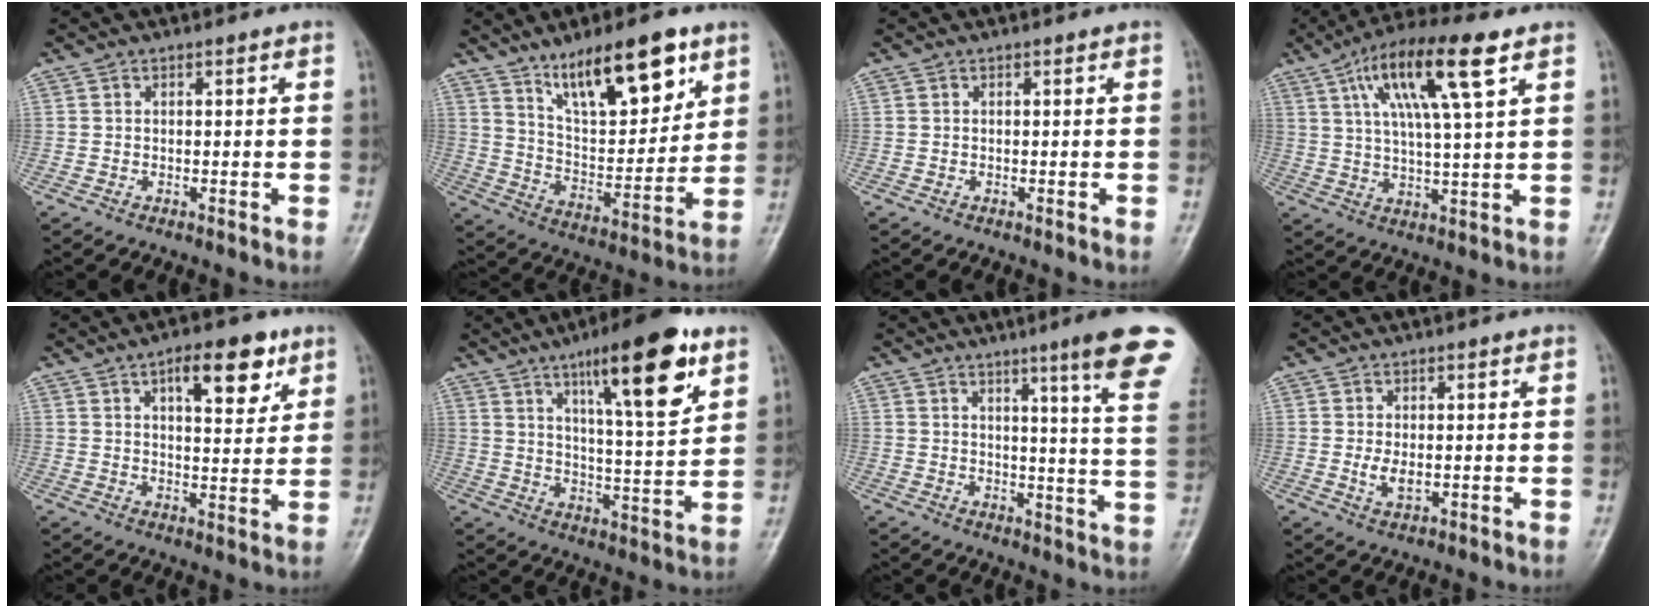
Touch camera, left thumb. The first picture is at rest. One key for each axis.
{"total": 17.0, "fx": 10.4, "fy": 6.0, "fz": 12.0, "tx": -0.158, "ty": -0.052, "tz": 0.184}
{"total": 0.0}
{"total": 14.9, "fx": 6.6, "fy": 2.8, "fz": 13.0, "tx": -0.239, "ty": -0.002, "tz": 0.115}
{"total": 10.1, "fx": 5.2, "fy": 4.2, "fz": 7.5, "tx": -0.085, "ty": -0.024, "tz": 0.076}
{"total": 17.6, "fx": 9.5, "fy": 3.9, "fz": 14.3, "tx": -0.200, "ty": -0.044, "tz": 0.149}
{"total": 16.0, "fx": 9.9, "fy": 0.3, "fz": 12.6, "tx": -0.143, "ty": -0.055, "tz": 0.110}
{"total": 2.8, "fx": 0.0, "fy": 1.4, "fz": 2.5, "tx": -0.046, "ty": -0.006, "tz": 0.003}